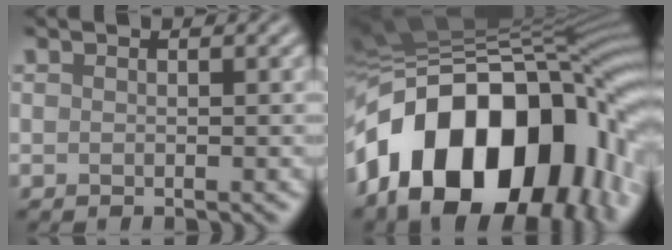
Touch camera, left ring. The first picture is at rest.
{"total": 19.5, "force": [-6.4, 11.7, 14.2], "torque": [-0.231, 0.009, -0.103]}